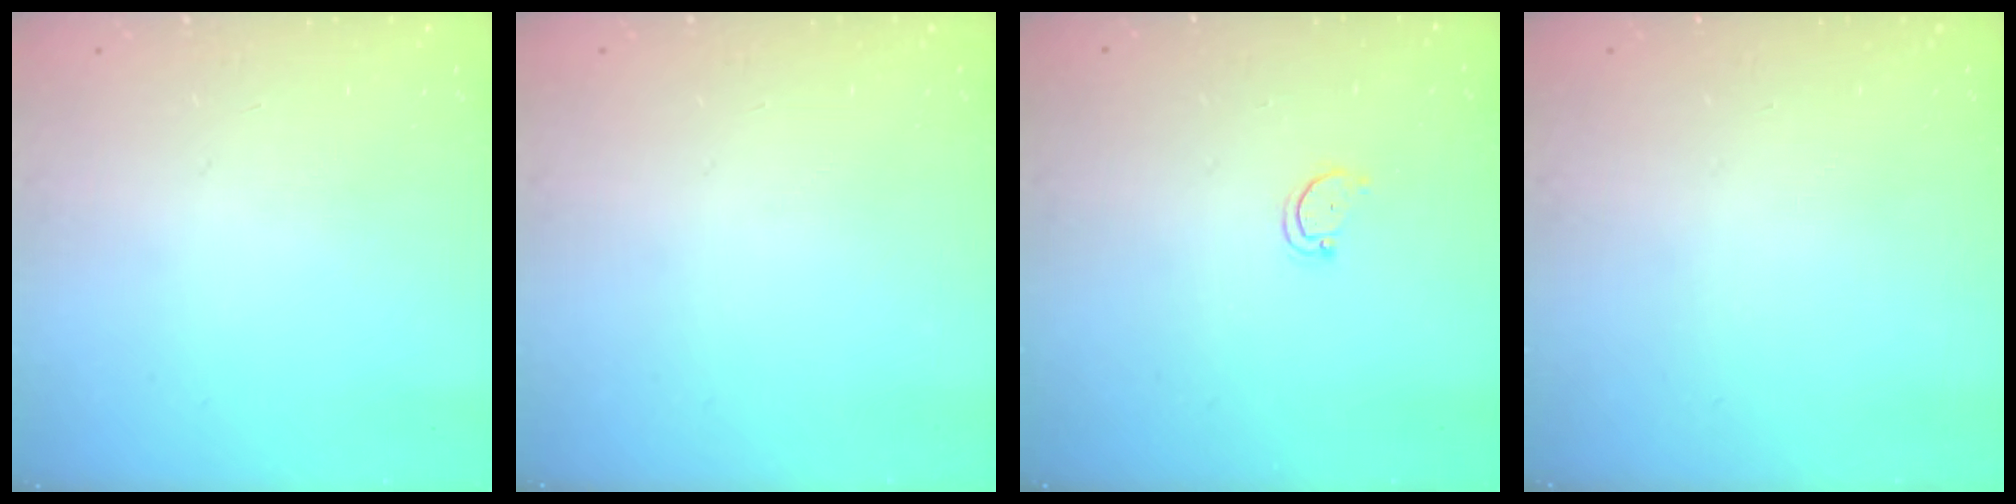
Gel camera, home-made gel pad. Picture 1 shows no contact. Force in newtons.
{"total": 0.0}
{"total": 2.9, "press": 2.9, "slide": 0.4}
{"total": 0.0}